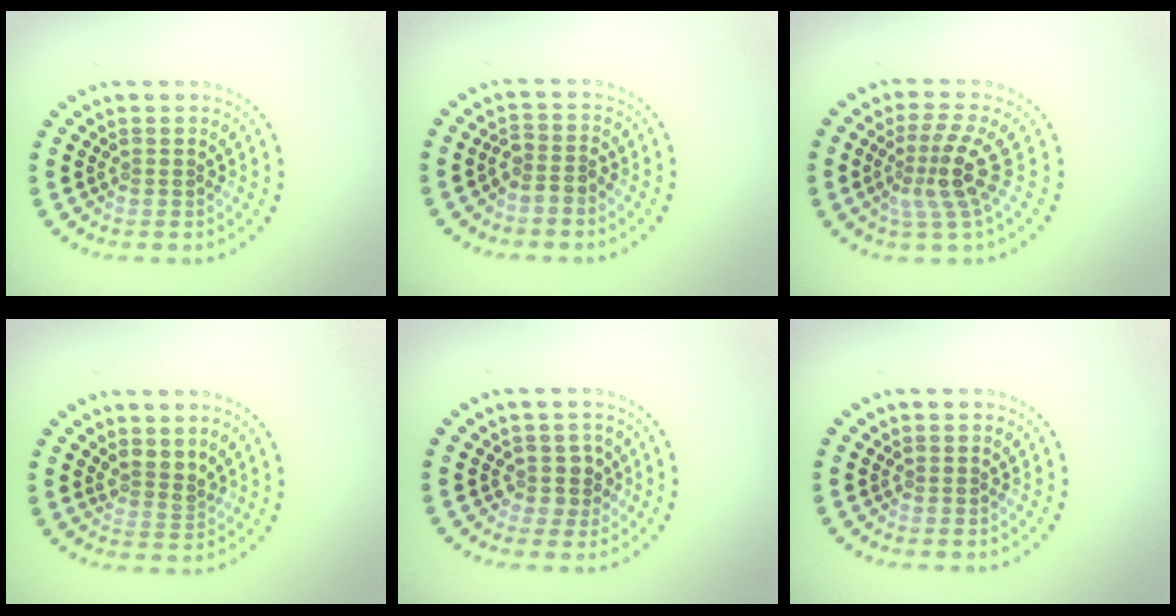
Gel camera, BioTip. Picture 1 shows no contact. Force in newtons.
{"total": 1.7, "press": 1.3, "slide": 1.2}
{"total": 3.6, "press": 2.6, "slide": 2.5}
{"total": 1.9, "press": 1.4, "slide": 1.2}
{"total": 1.9, "press": 1.6, "slide": 1.0}
{"total": 0.0}